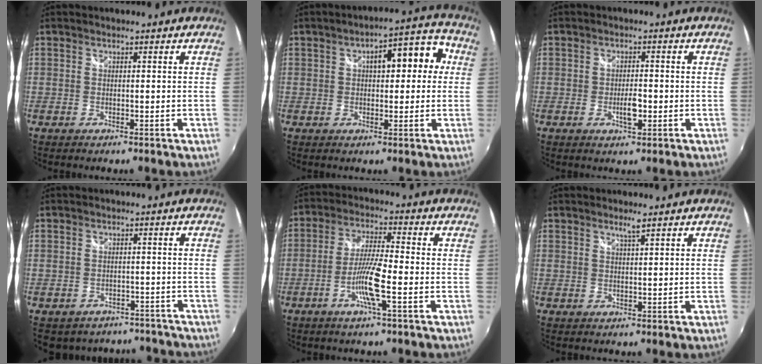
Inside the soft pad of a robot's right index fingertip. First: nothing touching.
{"total": 9.4, "force": [1.5, 4.3, 8.2], "torque": [-0.125, 0.028, 0.022]}
{"total": 3.5, "force": [-0.8, 1.5, 3.0], "torque": [-0.050, -0.005, -0.013]}
{"total": 10.3, "force": [-8.5, 5.6, 2.0], "torque": [-0.042, 0.025, -0.092]}
{"total": 8.1, "force": [-2.9, 0.4, 7.5], "torque": [-0.151, -0.002, -0.059]}
{"total": 1.5, "force": [1.1, -0.3, 1.0], "torque": [-0.016, -0.002, 0.018]}